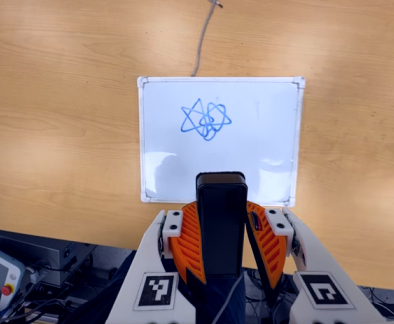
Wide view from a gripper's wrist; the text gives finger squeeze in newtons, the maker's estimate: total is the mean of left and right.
{"total": 7.2, "left": 6.6, "right": 7.7}